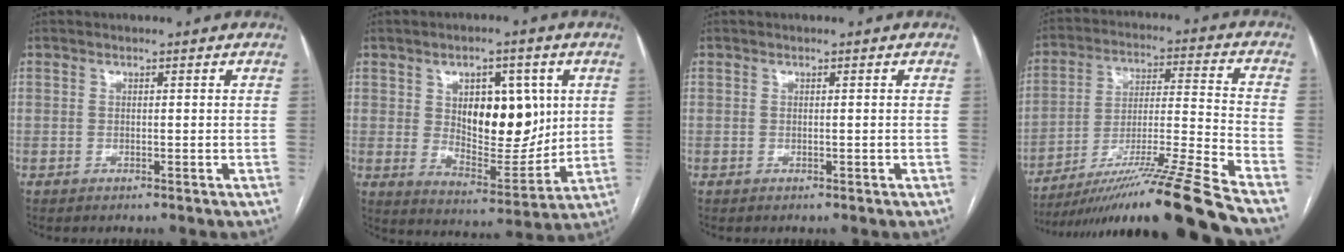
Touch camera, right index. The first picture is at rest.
{"total": 12.7, "force": [3.1, 6.2, 10.7], "torque": [-0.157, 0.001, 0.060]}
{"total": 0.0}
{"total": 22.4, "force": [-18.5, -3.1, 12.4], "torque": [-0.178, -0.023, -0.312]}